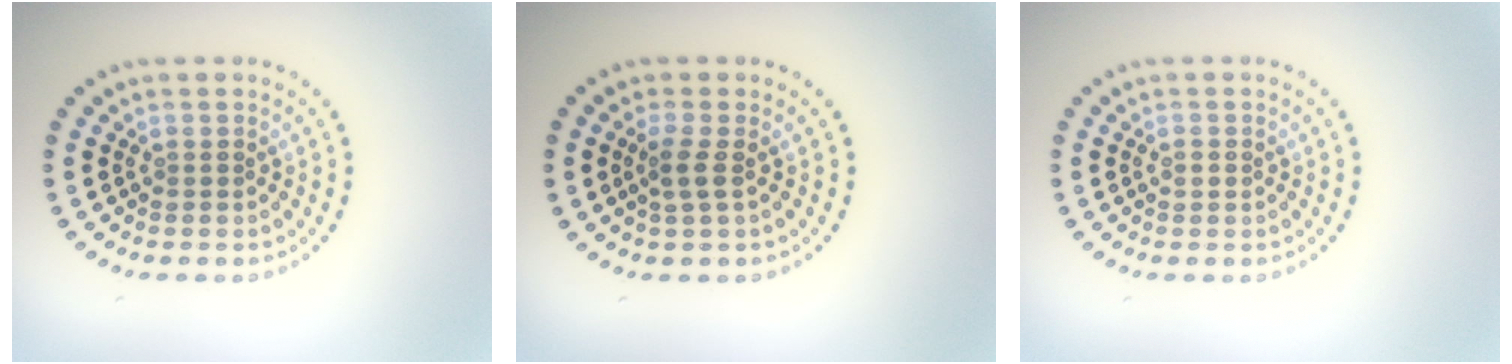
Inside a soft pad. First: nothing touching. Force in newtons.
{"total": 1.6, "press": 1.3, "slide": 0.9}
{"total": 0.8, "press": 0.8, "slide": 0.1}